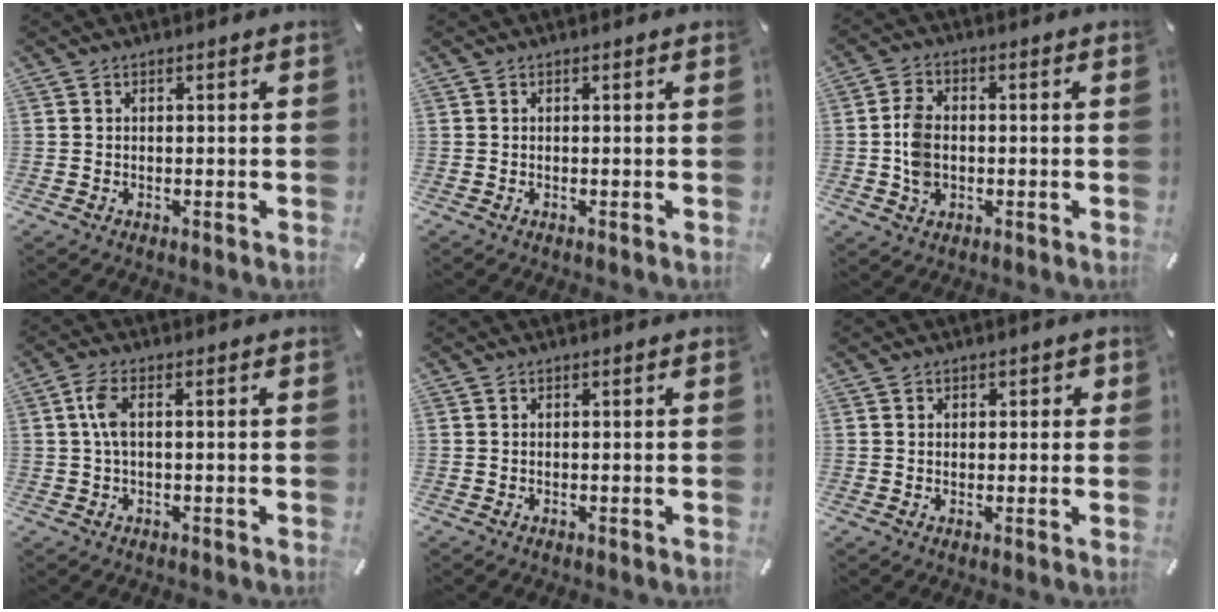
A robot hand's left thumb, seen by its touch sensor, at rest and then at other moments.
{"total": 0.0}
{"total": 6.6, "force": [-0.7, 4.9, 4.4], "torque": [-0.090, 0.003, -0.014]}
{"total": 4.5, "force": [0.3, 1.6, 4.2], "torque": [-0.094, 0.000, 0.001]}
{"total": 0.0}
{"total": 1.7, "force": [0.2, 1.6, 0.6], "torque": [0.004, -0.002, -0.002]}